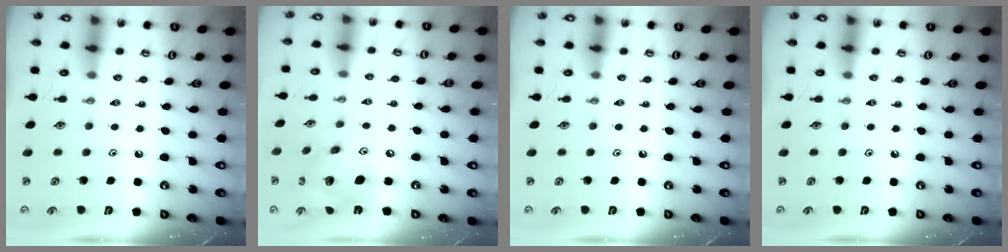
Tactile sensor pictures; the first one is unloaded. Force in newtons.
{"total": 16.8, "press": 16.4, "slide": 3.4}
{"total": 0.0}
{"total": 0.0}